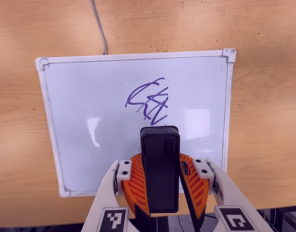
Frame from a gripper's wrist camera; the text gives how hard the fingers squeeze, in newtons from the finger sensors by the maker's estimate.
{"total": 11.2, "left": 10.5, "right": 12.0}